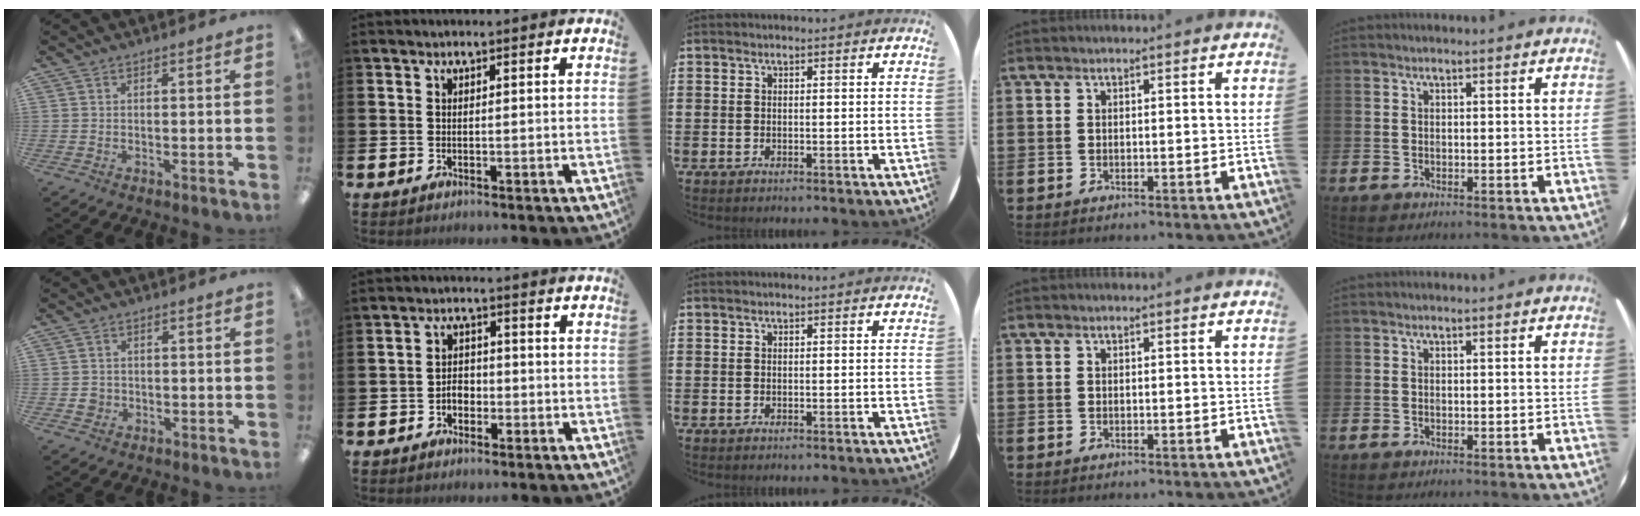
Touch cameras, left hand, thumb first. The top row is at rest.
{"thumb": {"total": 2.4, "force": [-0.6, 2.2, 0.7], "torque": [-0.014, 0.002, -0.013]}, "index": {"total": 2.4, "force": [-1.1, 1.7, 1.2], "torque": [-0.021, 0.004, -0.026]}}